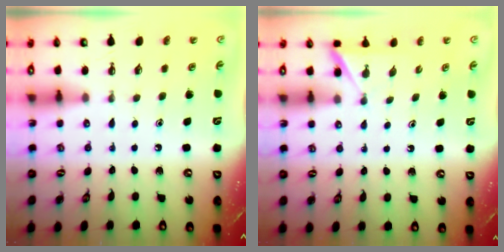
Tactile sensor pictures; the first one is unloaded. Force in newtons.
{"total": 2.7, "press": 2.7, "slide": 0.2}